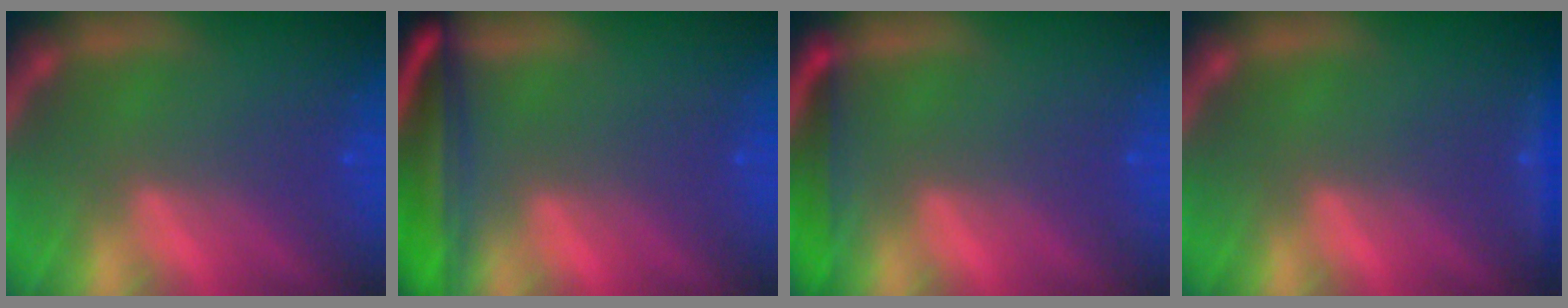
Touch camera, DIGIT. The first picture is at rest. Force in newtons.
{"total": 8.1}
{"total": 3.0}
{"total": 1.4}